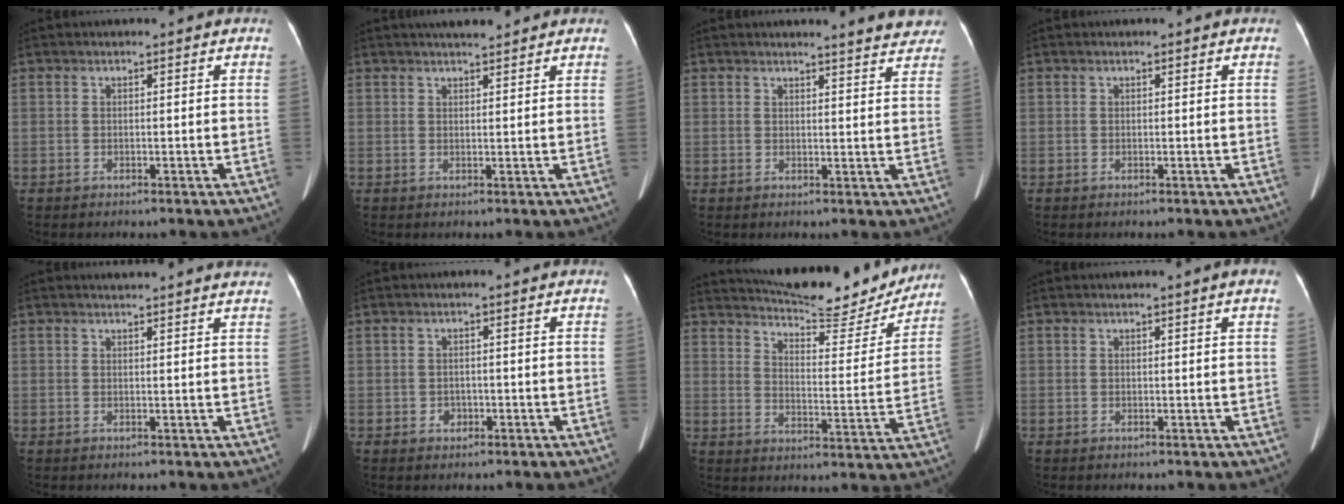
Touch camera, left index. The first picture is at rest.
{"total": 4.1, "force": [3.6, 0.6, 1.9], "torque": [-0.027, 0.015, 0.053]}
{"total": 6.6, "force": [6.3, 0.8, 1.8], "torque": [-0.013, -0.014, 0.049]}
{"total": 0.0}
{"total": 6.7, "force": [6.5, 0.2, 1.6], "torque": [-0.018, 0.013, 0.059]}
{"total": 1.5, "force": [-0.7, 1.2, 0.4], "torque": [-0.010, 0.002, -0.007]}
{"total": 18.3, "force": [17.2, 2.9, 5.3], "torque": [-0.082, -0.037, 0.227]}
{"total": 1.5, "force": [0.9, -0.1, 1.1], "torque": [-0.014, 0.004, 0.012]}